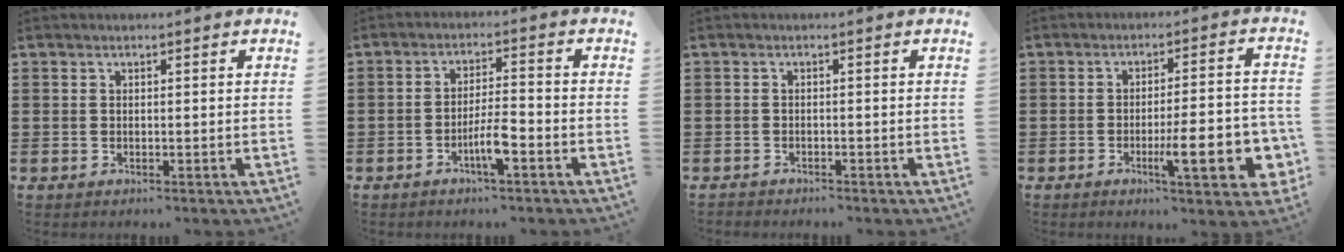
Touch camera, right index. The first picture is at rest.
{"total": 4.8, "force": [-2.4, 0.8, 4.1], "torque": [-0.084, -0.003, -0.046]}
{"total": 1.0, "force": [-1.0, 0.3, -0.2], "torque": [0.000, 0.005, -0.023]}
{"total": 10.9, "force": [-3.3, 2.4, 10.1], "torque": [-0.148, -0.008, -0.052]}